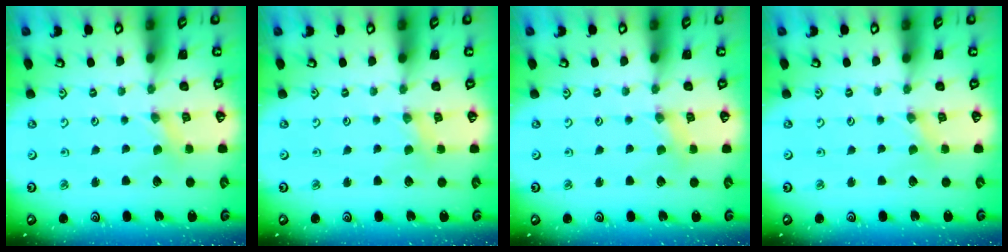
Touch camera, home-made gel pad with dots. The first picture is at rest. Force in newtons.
{"total": 1.7, "press": 1.7, "slide": 0.3}
{"total": 1.3, "press": 1.2, "slide": 0.3}
{"total": 0.0}